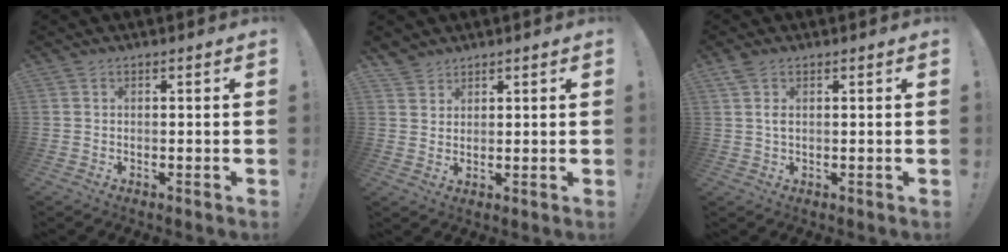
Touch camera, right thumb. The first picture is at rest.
{"total": 3.9, "force": [3.3, 2.1, 0.2], "torque": [-0.001, -0.021, 0.063]}
{"total": 2.5, "force": [1.0, 1.2, 1.9], "torque": [-0.038, 0.003, 0.017]}